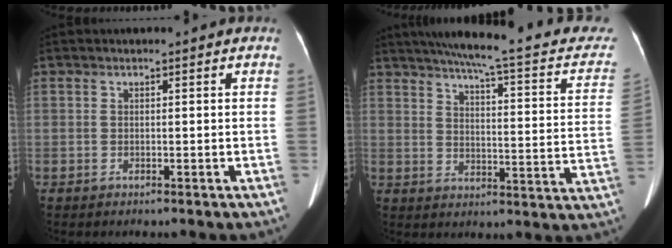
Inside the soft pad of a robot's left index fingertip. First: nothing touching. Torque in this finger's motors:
{"motor_torque": [-0.59, -0.85, -0.05, 0.02]}